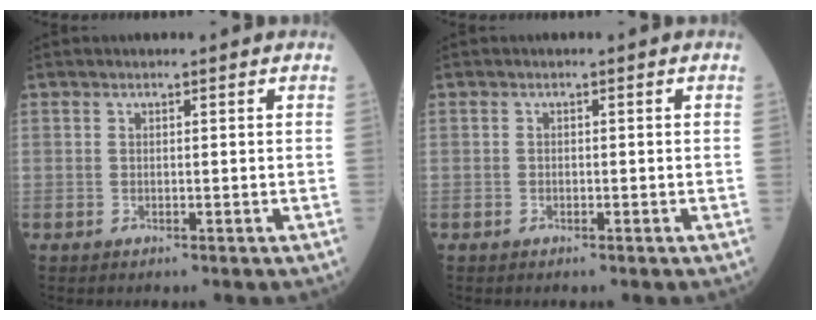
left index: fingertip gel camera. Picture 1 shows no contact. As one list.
[{"total": 0.0}]